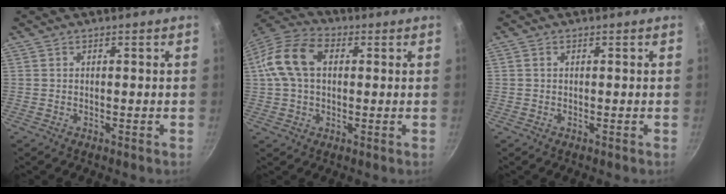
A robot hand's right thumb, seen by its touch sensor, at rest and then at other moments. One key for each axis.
{"total": 12.9, "fx": 2.2, "fy": 8.6, "fz": 9.4, "tx": -0.165, "ty": 0.025, "tz": 0.023}
{"total": 0.6, "fx": 0.2, "fy": 0.4, "fz": 0.4, "tx": -0.005, "ty": 0.002, "tz": 0.002}